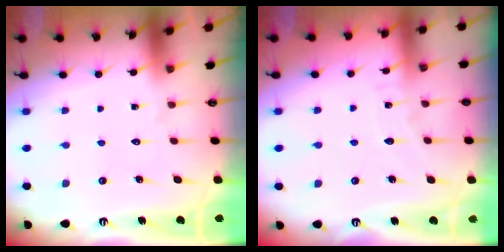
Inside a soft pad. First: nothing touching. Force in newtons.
{"total": 4.8, "press": 4.7, "slide": 0.5}